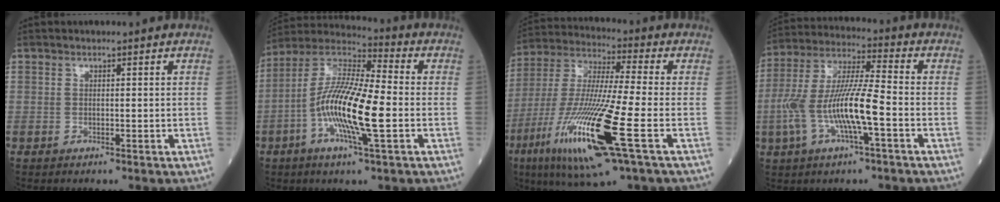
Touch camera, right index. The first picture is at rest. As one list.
[{"total": 14.9, "force": [-3.3, 1.9, 14.5], "torque": [-0.285, -0.001, -0.068]}, {"total": 19.9, "force": [-7.4, 1.2, 18.5], "torque": [-0.406, -0.039, -0.141]}, {"total": 12.9, "force": [-3.4, 1.6, 12.4], "torque": [-0.256, 0.009, -0.065]}]